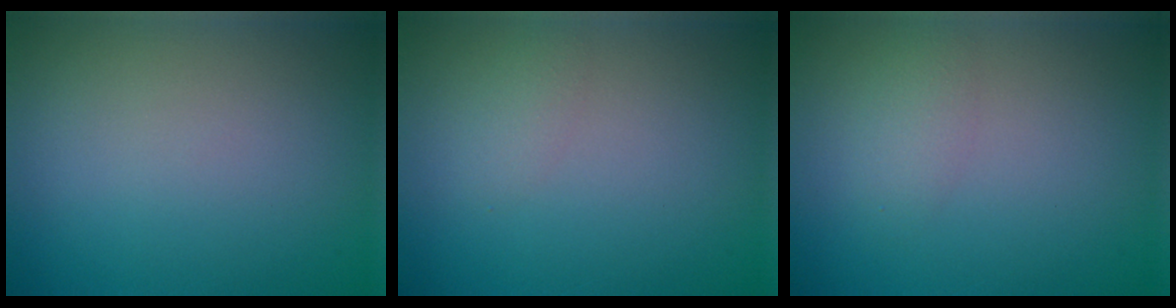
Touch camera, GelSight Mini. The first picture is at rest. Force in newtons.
{"total": 1.0, "press": 1.0, "slide": 0.1}
{"total": 1.6, "press": 1.6, "slide": 0.1}